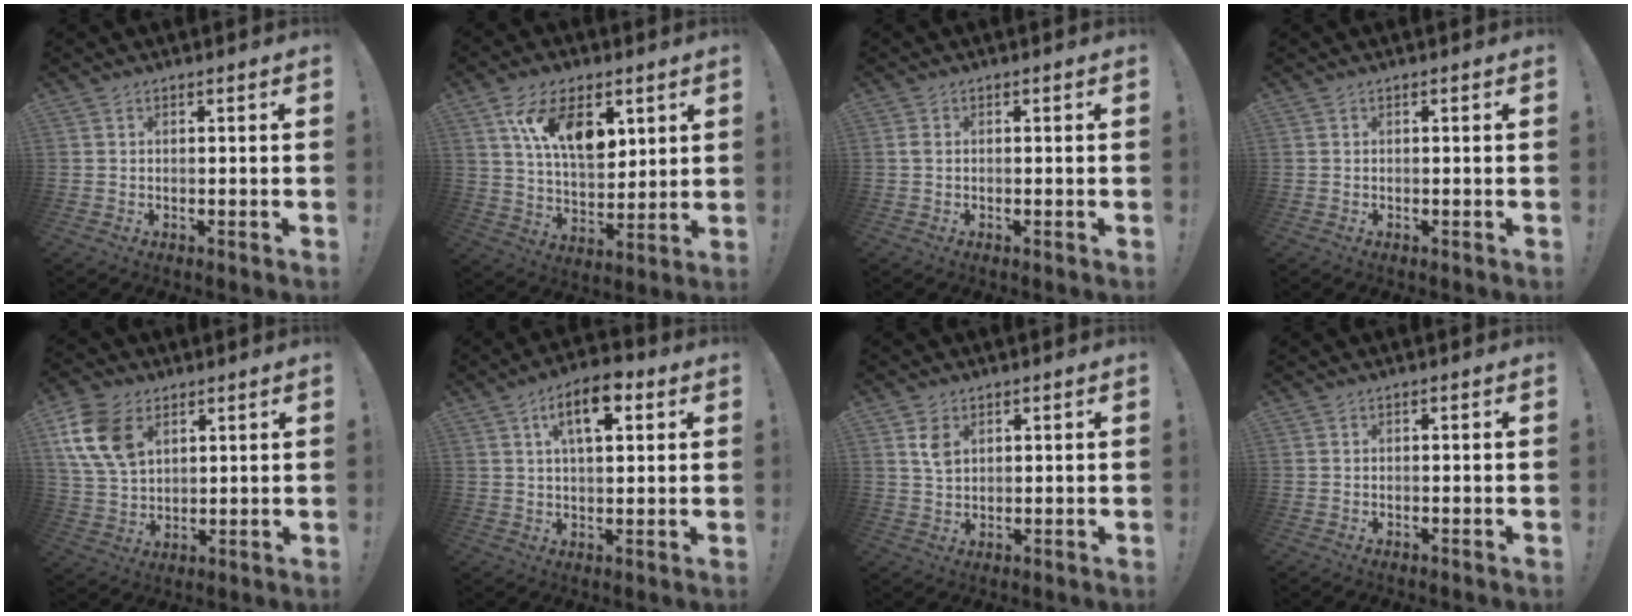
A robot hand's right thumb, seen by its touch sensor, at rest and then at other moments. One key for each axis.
{"total": 15.2, "fx": 7.2, "fy": 8.4, "fz": 10.5, "tx": -0.171, "ty": -0.018, "tz": 0.134}
{"total": 1.0, "fx": 0.1, "fy": 0.7, "fz": 0.8, "tx": -0.017, "ty": 0.005, "tz": 0.002}
{"total": 0.0}
{"total": 15.5, "fx": 6.4, "fy": 11.0, "fz": 8.9, "tx": -0.162, "ty": -0.021, "tz": 0.128}
{"total": 10.3, "fx": 4.2, "fy": 4.9, "fz": 8.1, "tx": -0.118, "ty": -0.003, "tz": 0.070}
{"total": 4.5, "fx": 2.0, "fy": 3.0, "fz": 2.8, "tx": -0.028, "ty": -0.011, "tz": 0.032}
{"total": 0.0}